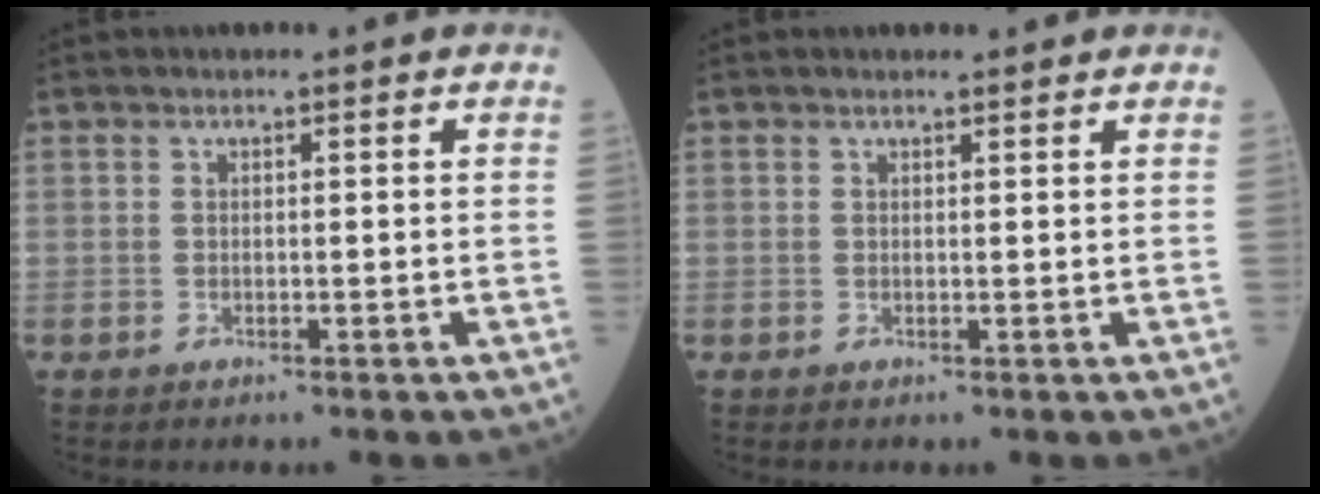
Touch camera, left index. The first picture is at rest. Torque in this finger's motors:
{"motor_torque": [0.16, -0.76, -0.38, -0.01]}